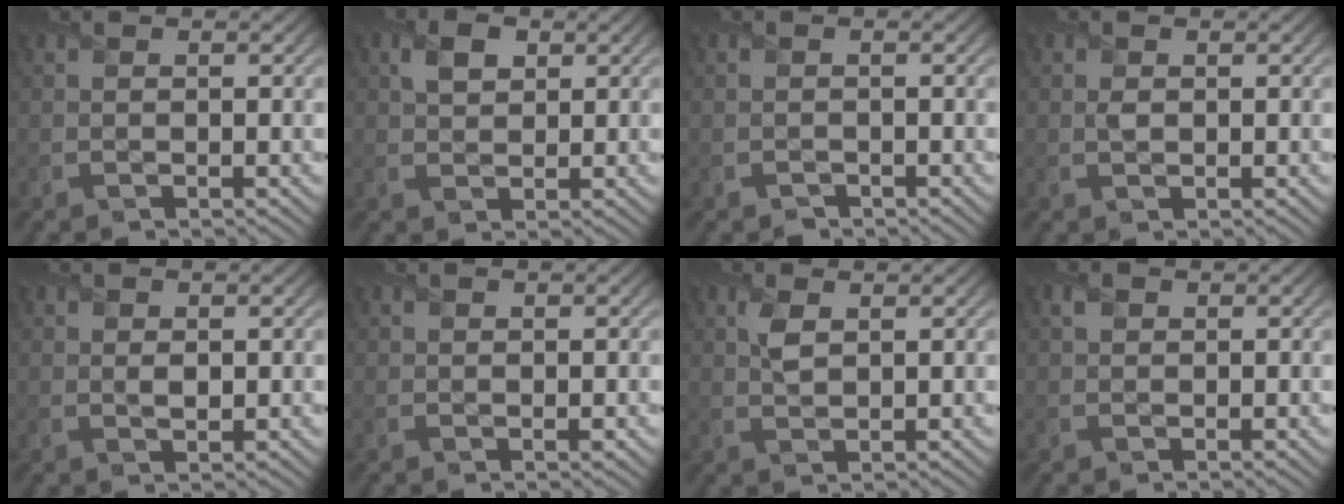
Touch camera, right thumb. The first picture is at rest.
{"total": 3.1, "force": [1.2, 2.2, 1.9], "torque": [-0.043, 0.001, 0.022]}
{"total": 0.8, "force": [-0.6, 0.5, 0.0], "torque": [0.000, -0.003, -0.014]}
{"total": 1.0, "force": [0.3, 0.8, 0.5], "torque": [-0.013, -0.002, 0.004]}
{"total": 1.5, "force": [0.3, 0.9, 1.1], "torque": [-0.023, -0.006, 0.007]}
{"total": 0.5, "force": [0.1, 0.3, 0.4], "torque": [-0.007, -0.004, -0.001]}
{"total": 2.4, "force": [1.1, 1.2, 1.8], "torque": [-0.045, 0.002, 0.022]}
{"total": 1.2, "force": [0.5, 0.9, 0.5], "torque": [-0.012, 0.001, 0.006]}